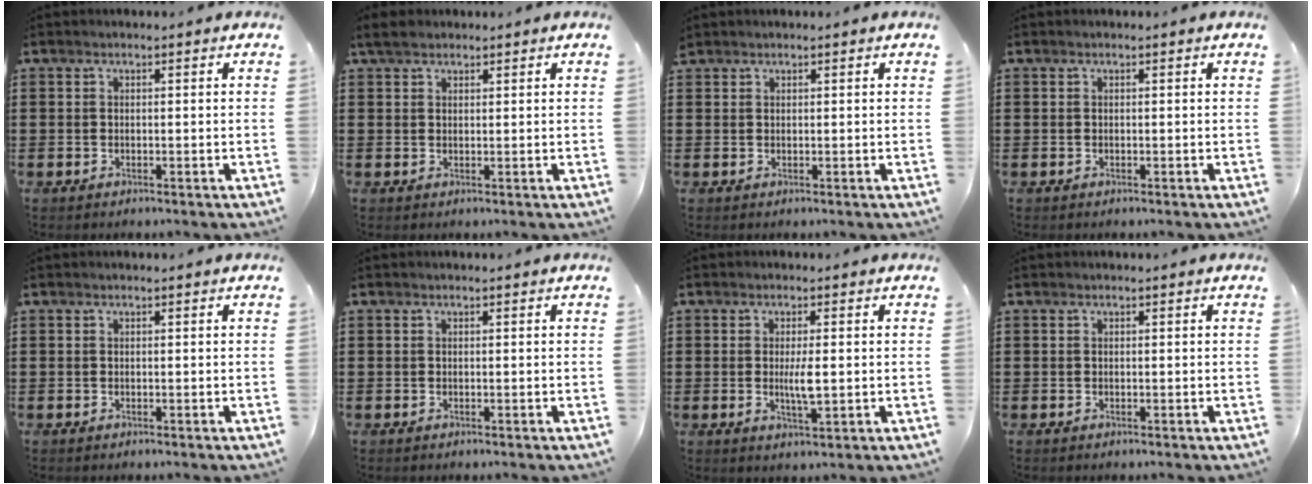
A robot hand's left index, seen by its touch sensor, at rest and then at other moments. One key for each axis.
{"total": 2.2, "fx": 1.7, "fy": 0.8, "fz": 1.0, "tx": -0.026, "ty": 0.005, "tz": 0.033}
{"total": 0.7, "fx": 0.6, "fy": 0.2, "fz": 0.1, "tx": -0.003, "ty": 0.000, "tz": 0.013}
{"total": 0.0}
{"total": 0.0}
{"total": 0.0}
{"total": 3.9, "fx": 0.1, "fy": 0.8, "fz": 3.8, "tx": -0.069, "ty": -0.001, "tz": 0.000}
{"total": 0.0}